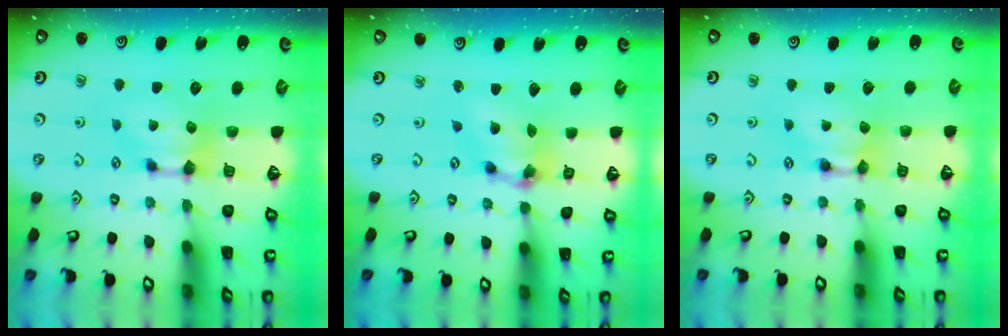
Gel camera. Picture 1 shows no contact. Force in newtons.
{"total": 6.7, "press": 6.3, "slide": 2.2}
{"total": 1.8, "press": 1.8, "slide": 0.1}